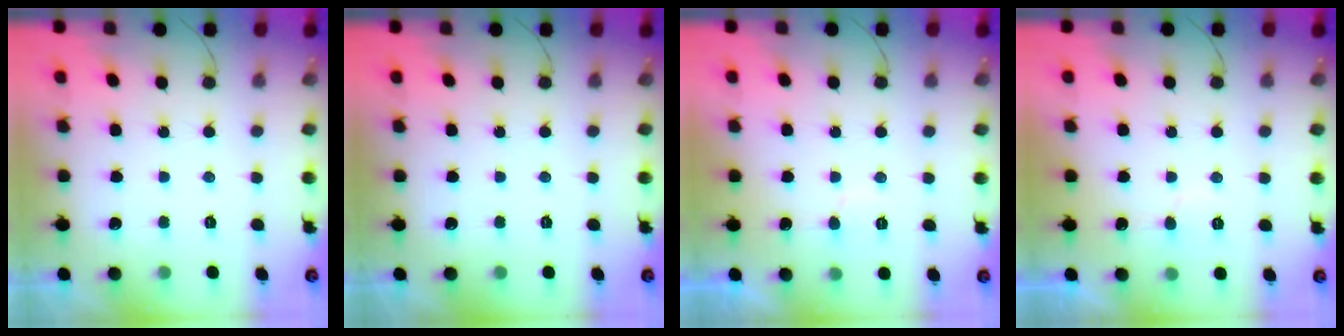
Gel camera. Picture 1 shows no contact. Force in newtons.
{"total": 0.0}
{"total": 3.8, "press": 3.8, "slide": 0.3}
{"total": 3.8, "press": 3.8, "slide": 0.2}